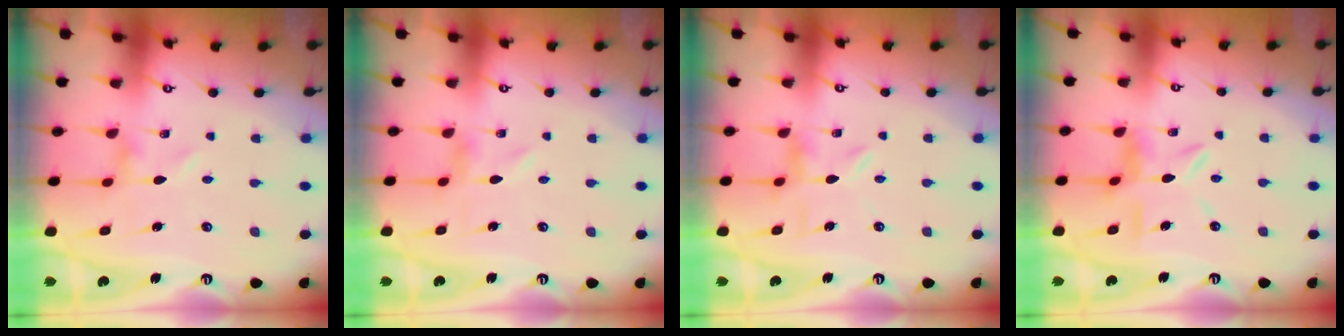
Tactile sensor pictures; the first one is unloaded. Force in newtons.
{"total": 0.0}
{"total": 4.2, "press": 4.2, "slide": 0.4}
{"total": 8.7, "press": 8.6, "slide": 0.9}